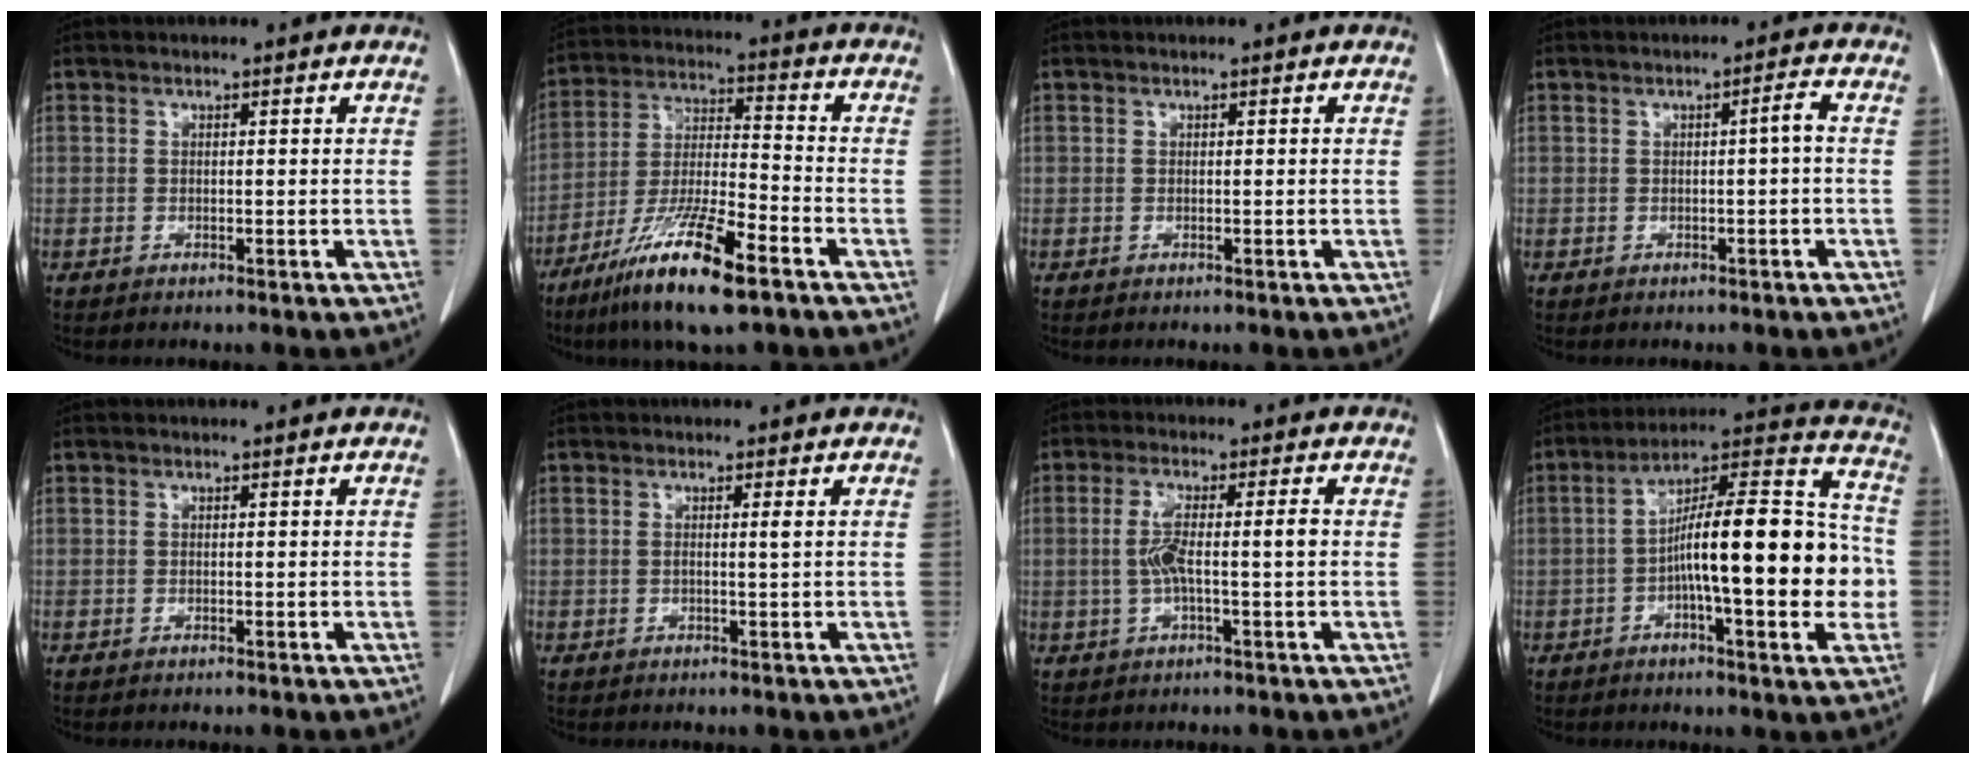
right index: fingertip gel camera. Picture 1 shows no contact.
{"total": 14.9, "force": [-9.2, 1.9, 11.6], "torque": [-0.232, -0.032, -0.168]}
{"total": 0.0}
{"total": 1.7, "force": [-0.2, -0.2, 1.7], "torque": [-0.025, 0.003, -0.004]}
{"total": 0.0}
{"total": 1.0, "force": [0.2, -0.3, 0.9], "torque": [-0.019, -0.001, 0.002]}
{"total": 5.5, "force": [-0.2, 0.4, 5.5], "torque": [-0.112, 0.009, -0.004]}
{"total": 20.0, "force": [-2.6, 3.5, 19.5], "torque": [-0.304, 0.025, -0.044]}